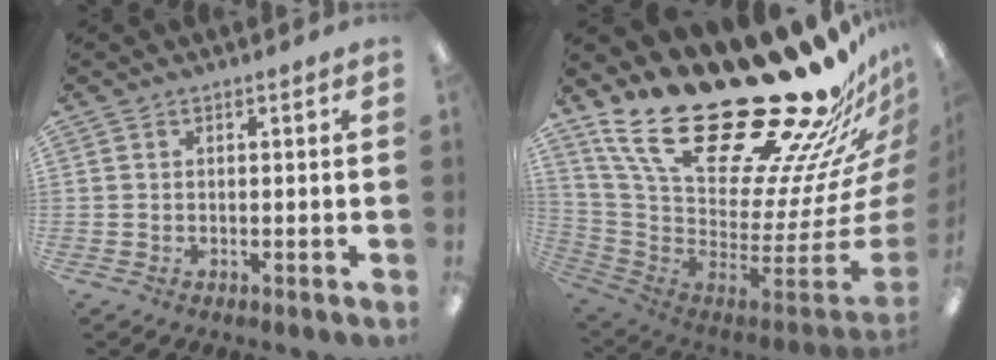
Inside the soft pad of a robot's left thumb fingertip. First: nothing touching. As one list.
[{"total": 34.5, "force": [24.3, 12.9, 20.8], "torque": [-0.281, -0.208, 0.460]}]